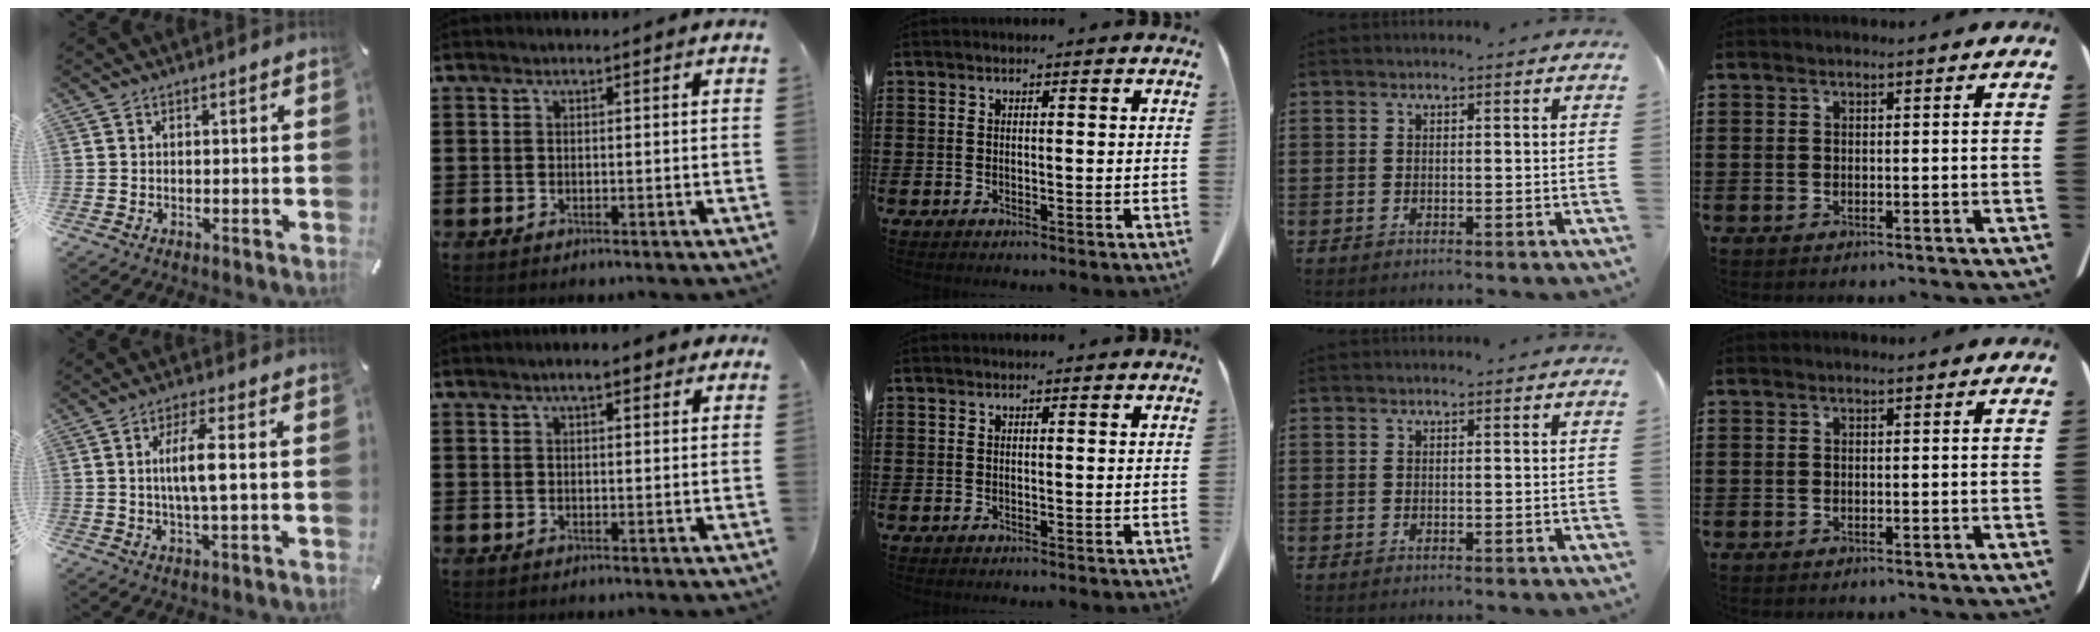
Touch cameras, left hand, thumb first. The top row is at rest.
{"thumb": {"total": 7.9, "force": [0.6, 1.5, 7.7], "torque": [-0.150, 0.001, 0.004]}, "index": {"total": 3.0, "force": [1.8, 0.8, 2.3], "torque": [-0.040, 0.005, 0.027]}}